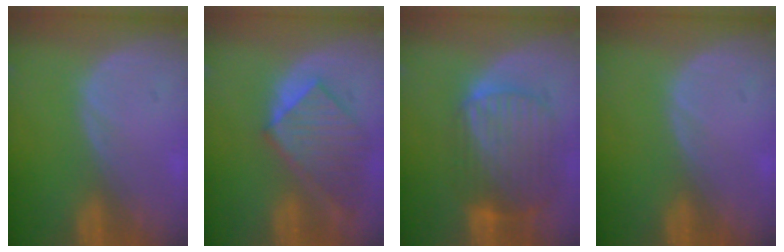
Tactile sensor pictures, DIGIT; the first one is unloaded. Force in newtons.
{"total": 8.3, "press": 7.6, "slide": 3.4}
{"total": 10.3, "press": 8.7, "slide": 5.6}
{"total": 0.0}